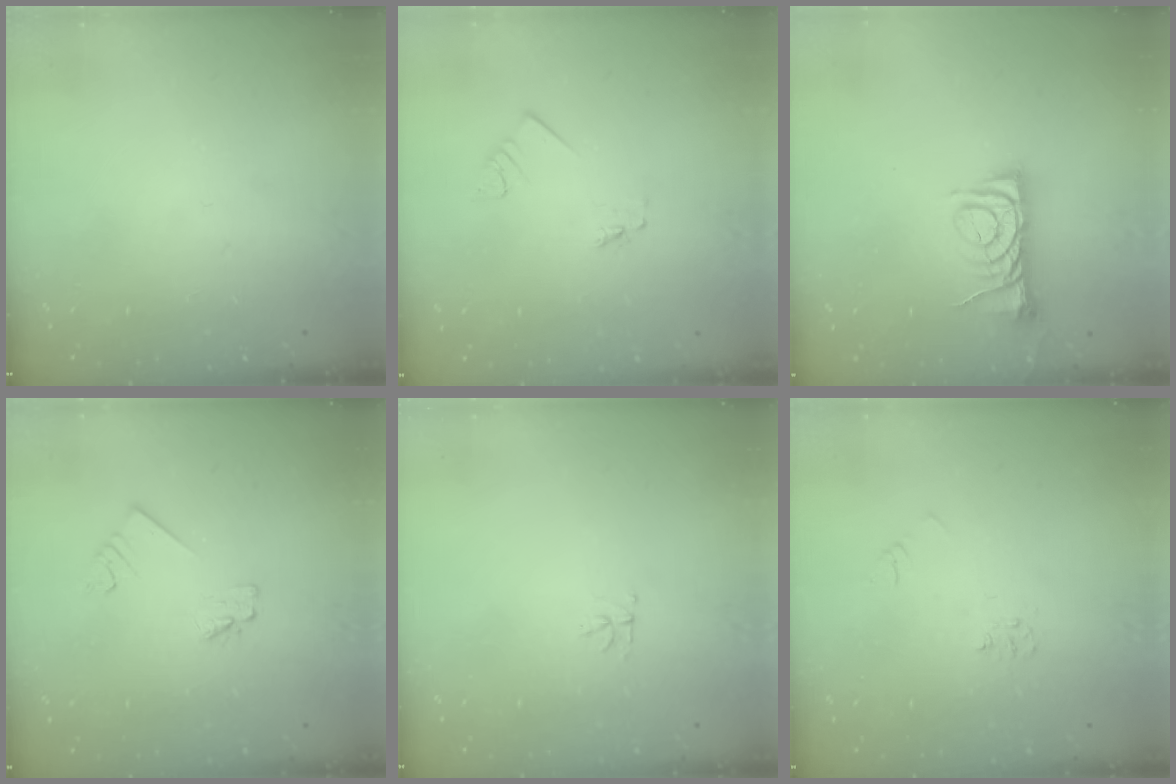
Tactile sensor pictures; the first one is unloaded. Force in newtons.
{"total": 2.5, "press": 2.5, "slide": 0.2}
{"total": 6.7, "press": 6.7, "slide": 0.7}
{"total": 1.7, "press": 1.7, "slide": 0.0}
{"total": 2.8, "press": 2.8, "slide": 0.2}
{"total": 5.0, "press": 5.0, "slide": 0.4}